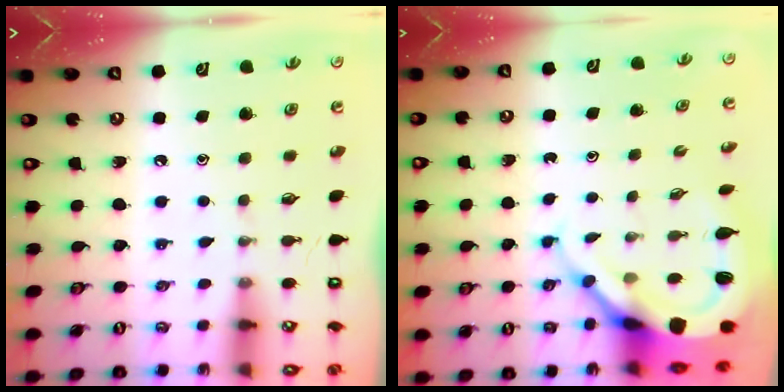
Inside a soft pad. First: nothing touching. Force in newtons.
{"total": 10.3, "press": 10.3, "slide": 1.3}